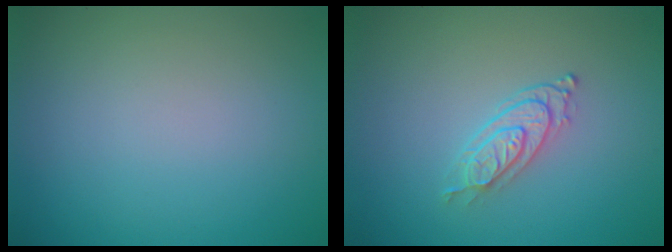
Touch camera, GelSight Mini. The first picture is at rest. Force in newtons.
{"total": 2.5, "press": 2.0, "slide": 1.5}